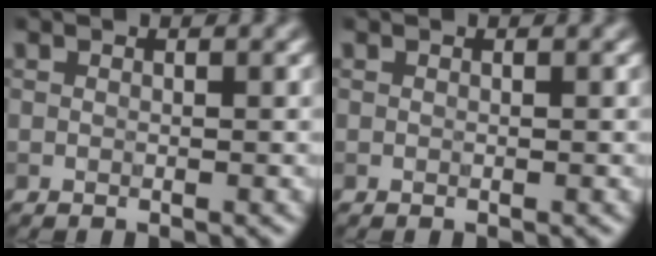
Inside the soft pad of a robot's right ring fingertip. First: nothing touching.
{"total": 0.0}